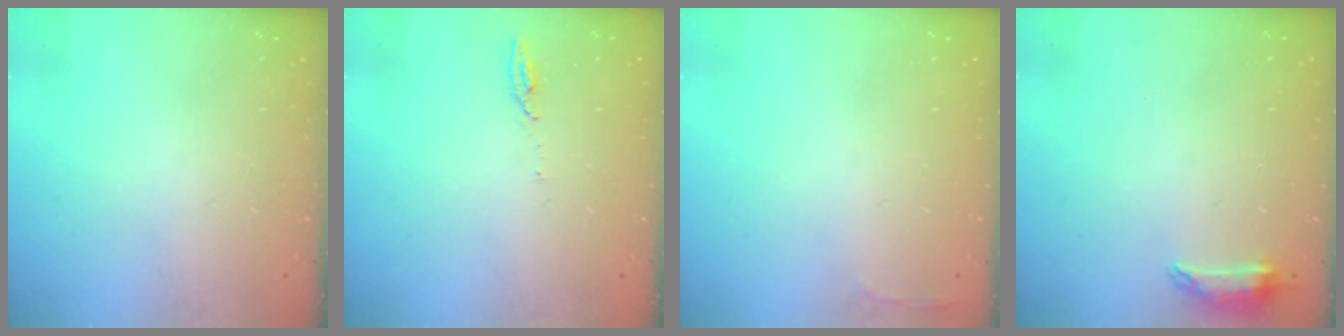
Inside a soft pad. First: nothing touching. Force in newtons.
{"total": 3.5, "press": 3.5, "slide": 0.3}
{"total": 2.8, "press": 2.6, "slide": 0.9}
{"total": 6.6, "press": 6.6, "slide": 0.9}